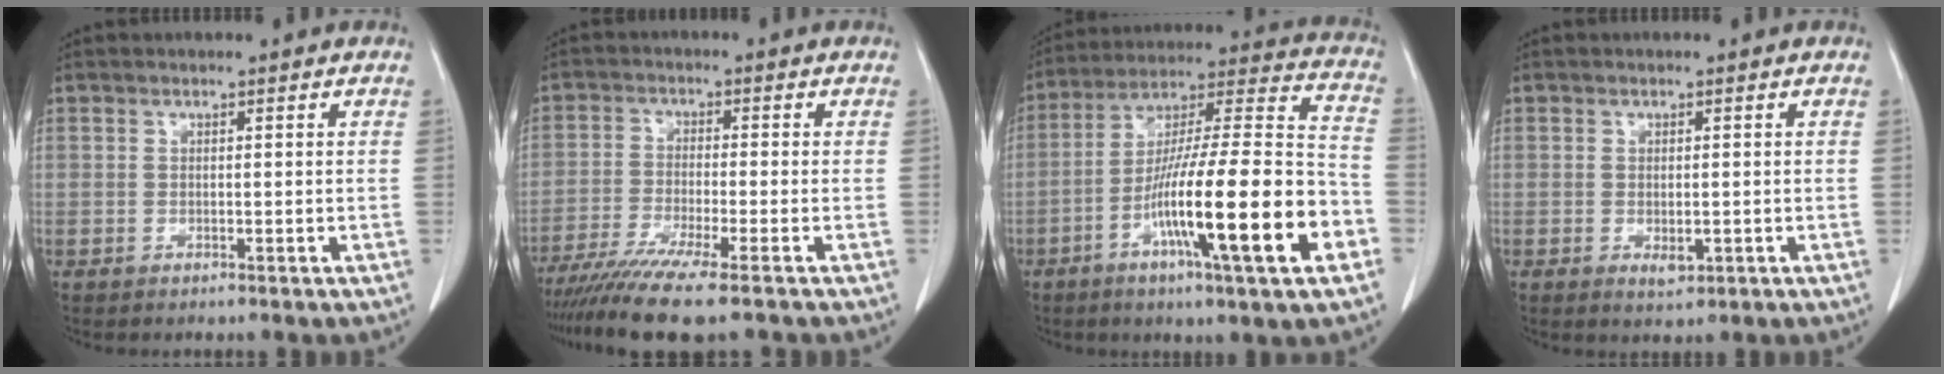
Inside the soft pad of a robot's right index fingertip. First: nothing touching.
{"total": 10.3, "force": [-8.0, -0.5, 6.4], "torque": [-0.104, -0.027, -0.132]}
{"total": 23.5, "force": [-8.5, 1.3, 21.9], "torque": [-0.332, -0.014, -0.144]}
{"total": 2.1, "force": [-0.6, 1.0, 1.8], "torque": [-0.030, -0.004, -0.002]}